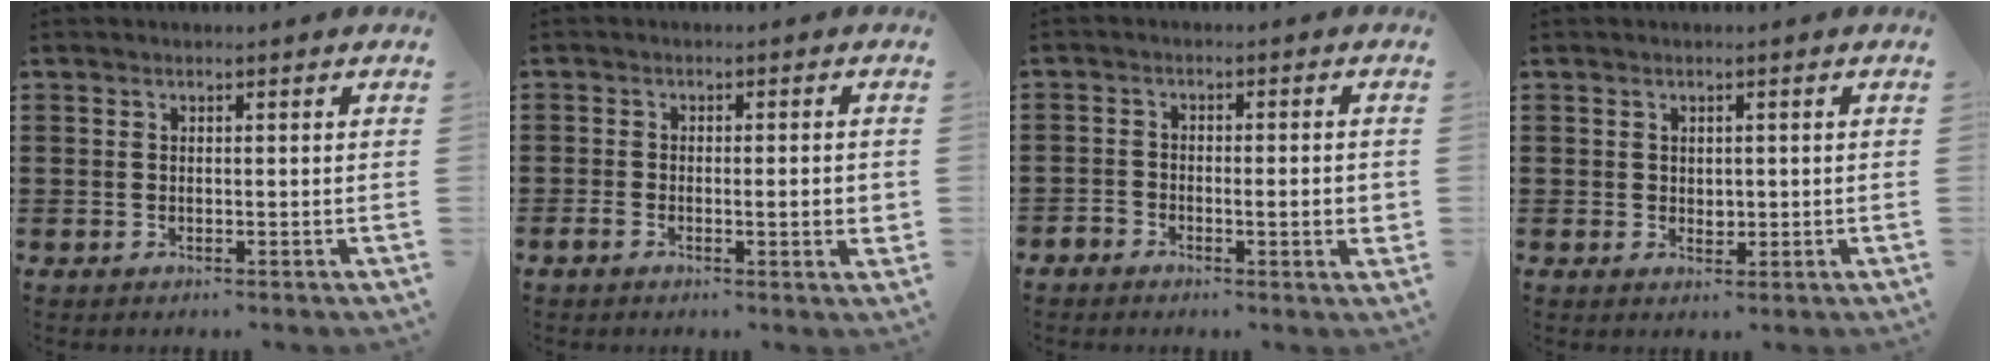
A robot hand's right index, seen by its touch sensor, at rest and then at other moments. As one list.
[{"total": 3.5, "force": [-0.9, 0.9, 3.3], "torque": [-0.051, 0.000, -0.017]}, {"total": 3.2, "force": [-1.3, 1.2, 2.7], "torque": [-0.045, 0.001, -0.026]}, {"total": 1.2, "force": [0.4, 1.0, 0.5], "torque": [-0.013, 0.005, 0.007]}]